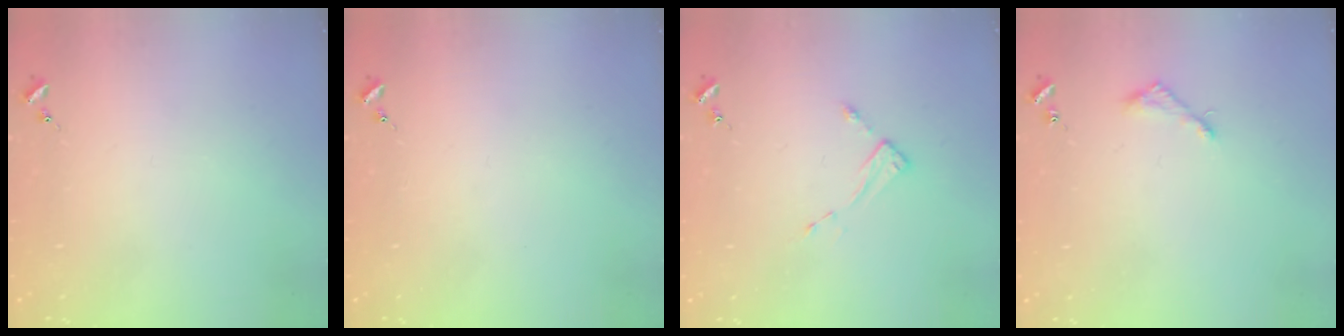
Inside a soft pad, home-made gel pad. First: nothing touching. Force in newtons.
{"total": 0.0}
{"total": 2.8, "press": 2.7, "slide": 0.3}
{"total": 4.3, "press": 4.2, "slide": 0.2}